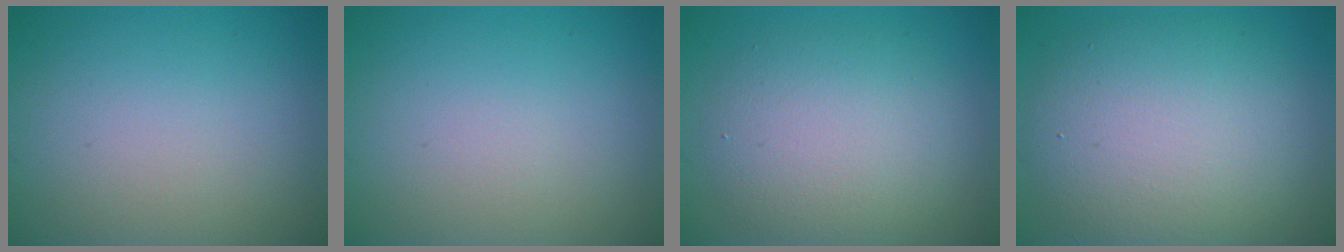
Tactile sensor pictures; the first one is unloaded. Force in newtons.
{"total": 0.0}
{"total": 5.7, "press": 5.7, "slide": 0.4}
{"total": 9.2, "press": 9.1, "slide": 0.8}